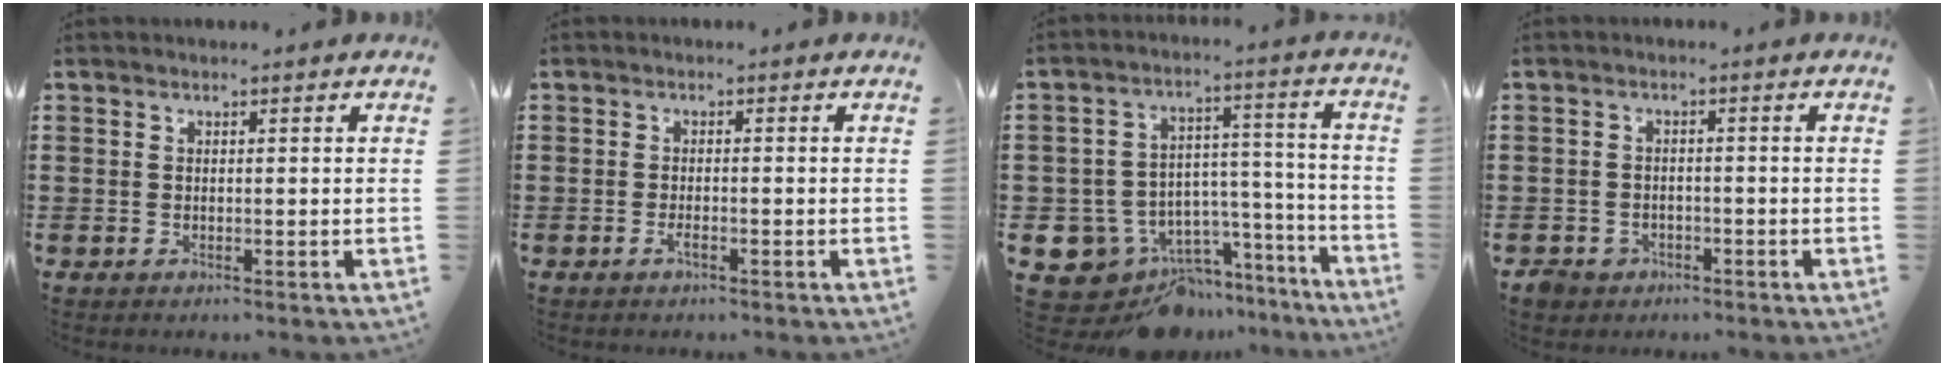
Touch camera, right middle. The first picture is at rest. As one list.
[{"total": 1.3, "force": [-0.7, 0.2, 1.1], "torque": [-0.029, -0.007, -0.013]}, {"total": 8.2, "force": [-6.3, 5.3, 0.8], "torque": [-0.024, 0.009, -0.107]}, {"total": 1.9, "force": [-1.6, 1.1, 0.0], "torque": [-0.007, 0.002, -0.036]}]